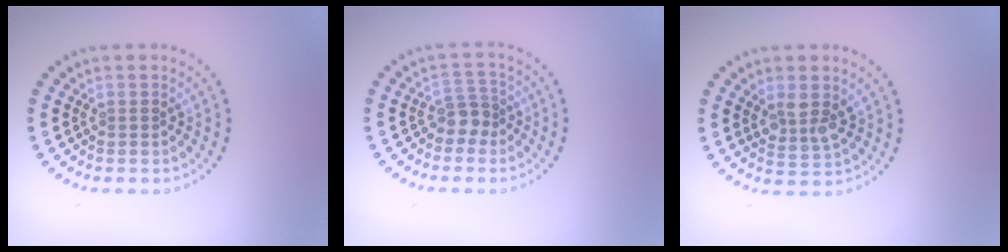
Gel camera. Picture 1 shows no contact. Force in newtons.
{"total": 2.1, "press": 1.7, "slide": 1.3}
{"total": 2.8, "press": 2.6, "slide": 1.1}